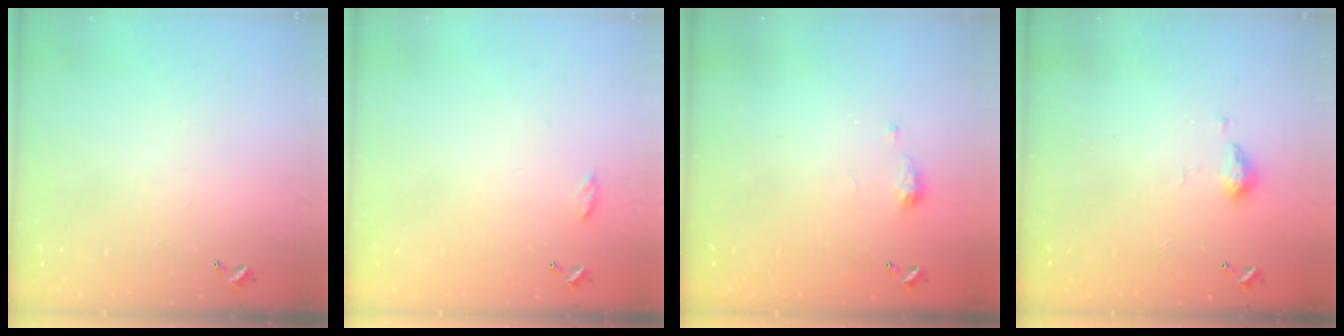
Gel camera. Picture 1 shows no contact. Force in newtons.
{"total": 4.7, "press": 4.7, "slide": 0.6}
{"total": 4.8, "press": 4.7, "slide": 0.6}
{"total": 3.8, "press": 3.7, "slide": 0.6}